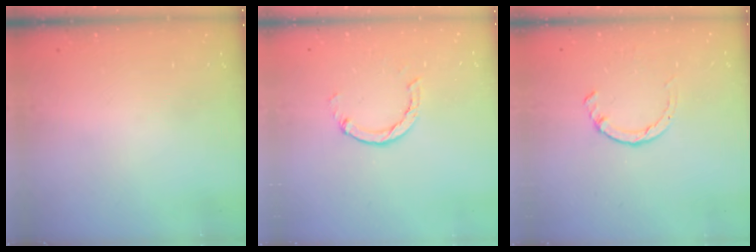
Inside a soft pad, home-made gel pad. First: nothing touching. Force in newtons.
{"total": 2.9, "press": 2.9, "slide": 0.4}
{"total": 1.4, "press": 1.3, "slide": 0.3}